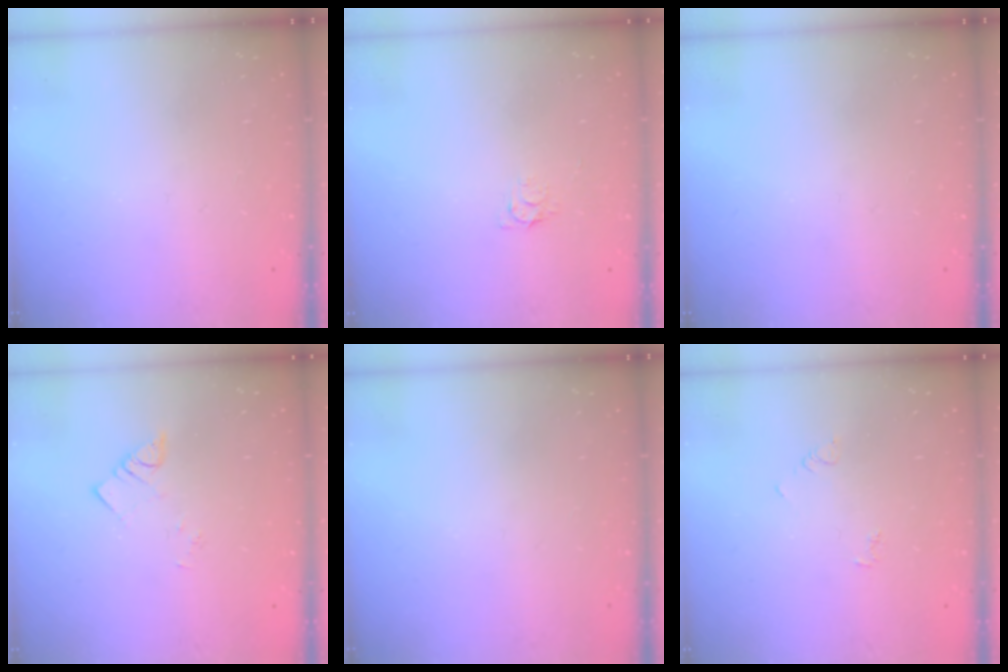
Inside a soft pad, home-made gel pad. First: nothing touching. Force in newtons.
{"total": 3.7, "press": 3.6, "slide": 0.4}
{"total": 0.0}
{"total": 2.2, "press": 2.2, "slide": 0.2}
{"total": 0.0}
{"total": 3.1, "press": 3.1, "slide": 0.4}